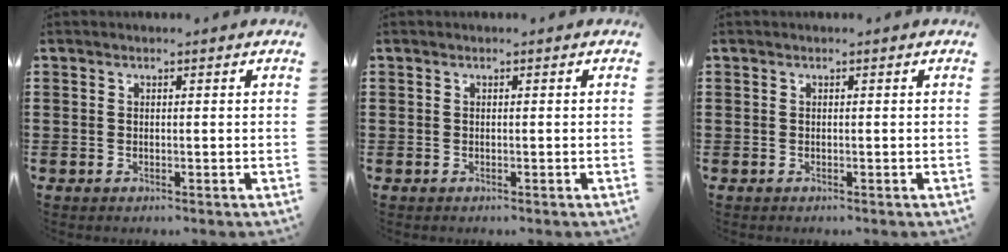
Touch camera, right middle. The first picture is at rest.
{"total": 0.0}
{"total": 0.0}